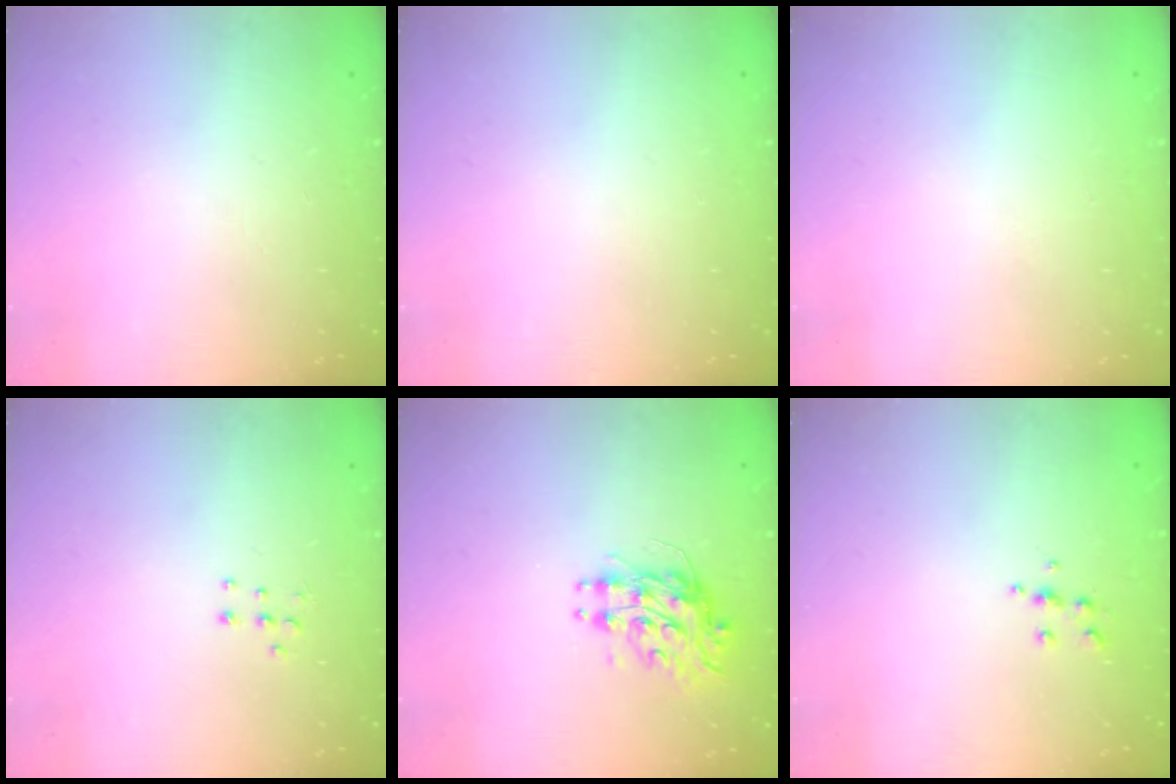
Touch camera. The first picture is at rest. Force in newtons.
{"total": 0.0}
{"total": 0.0}
{"total": 4.6, "press": 4.5, "slide": 0.7}
{"total": 9.0, "press": 9.0, "slide": 0.7}
{"total": 5.2, "press": 5.0, "slide": 1.1}